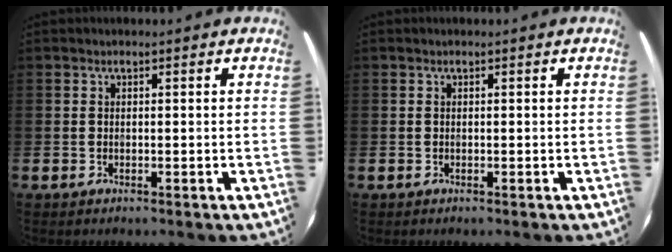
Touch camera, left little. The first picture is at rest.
{"total": 0.0}